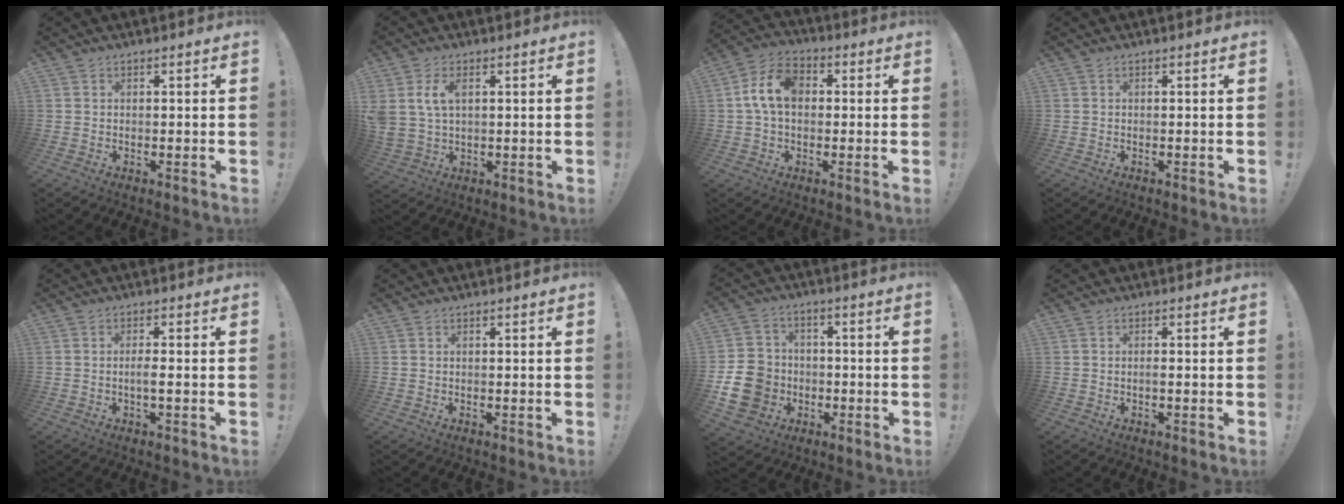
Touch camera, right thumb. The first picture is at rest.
{"total": 6.9, "force": [2.4, 4.3, 4.9], "torque": [-0.109, -0.002, 0.045]}
{"total": 10.9, "force": [1.0, 7.5, 7.8], "torque": [-0.143, 0.017, 0.023]}
{"total": 0.0}
{"total": 2.8, "force": [-0.6, 0.1, 2.7], "torque": [-0.050, -0.003, -0.013]}
{"total": 0.0}
{"total": 14.8, "force": [-3.8, 12.9, 6.2], "torque": [-0.107, 0.033, -0.063]}
{"total": 1.0, "force": [-0.5, 0.0, 0.9], "torque": [-0.017, 0.000, -0.009]}